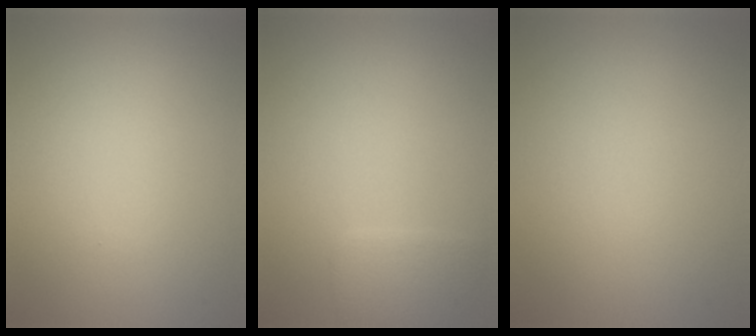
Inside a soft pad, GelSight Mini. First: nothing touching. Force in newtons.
{"total": 1.9, "press": 1.9, "slide": 0.1}
{"total": 0.0}